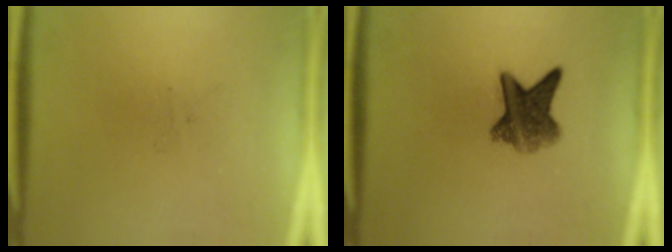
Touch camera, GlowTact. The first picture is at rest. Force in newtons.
{"total": 7.0}